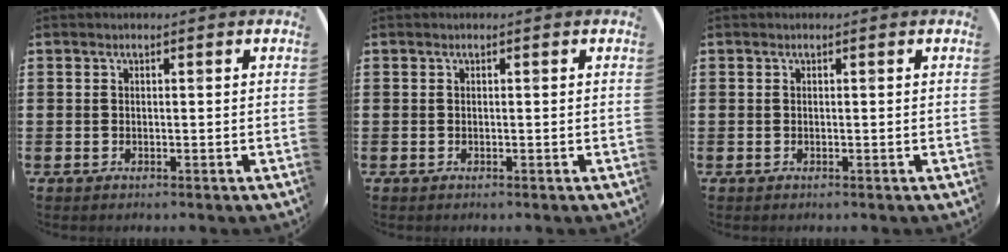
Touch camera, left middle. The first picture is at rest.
{"total": 0.0}
{"total": 0.0}